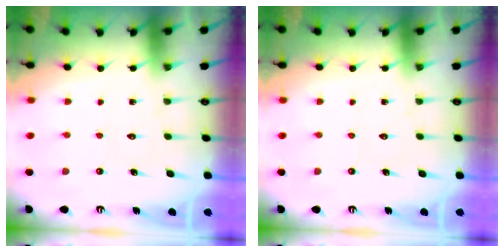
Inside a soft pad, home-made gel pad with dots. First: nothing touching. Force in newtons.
{"total": 0.0}